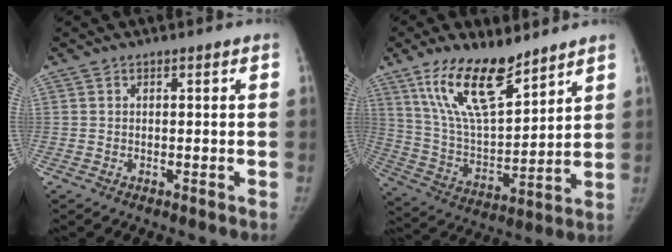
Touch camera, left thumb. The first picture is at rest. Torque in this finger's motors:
{"motor_torque": [0.39, 0.20, 1.66, -1.11, 0.35]}